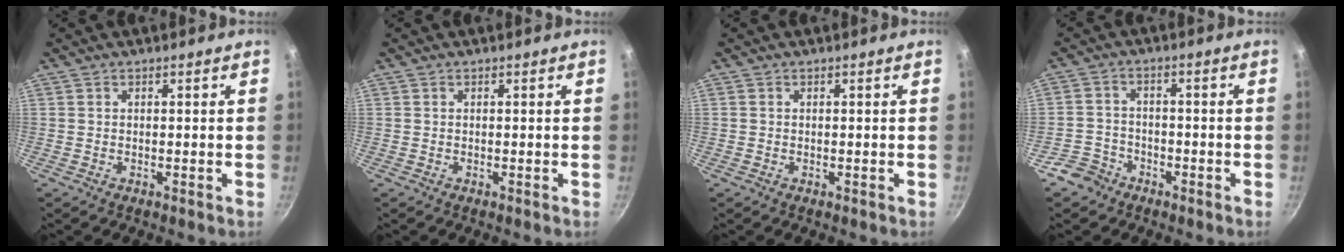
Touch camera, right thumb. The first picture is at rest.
{"total": 0.0}
{"total": 0.0}
{"total": 5.1, "force": [-3.4, 3.7, 0.9], "torque": [-0.005, 0.040, -0.065]}